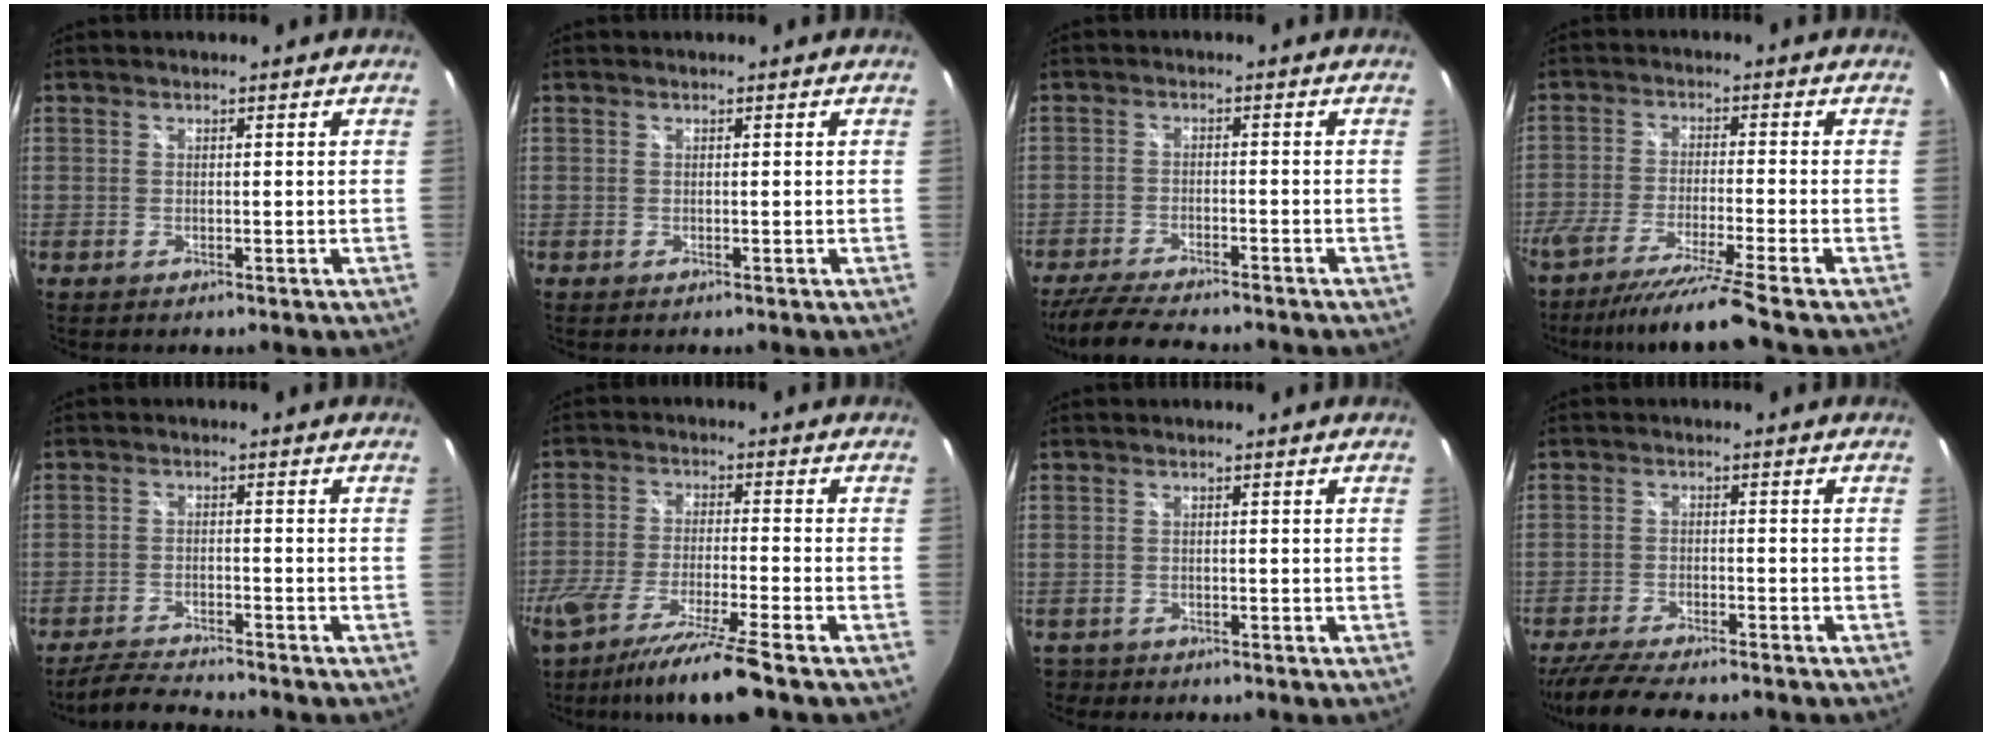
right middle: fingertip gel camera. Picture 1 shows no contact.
{"total": 0.0}
{"total": 9.7, "force": [-8.5, 1.5, 4.4], "torque": [-0.110, -0.023, -0.143]}
{"total": 12.0, "force": [-10.0, -1.8, 6.4], "torque": [-0.133, -0.043, -0.169]}
{"total": 6.0, "force": [-5.7, 0.2, 2.0], "torque": [-0.059, -0.011, -0.103]}
{"total": 13.6, "force": [-10.3, -0.2, 8.8], "torque": [-0.186, -0.043, -0.180]}
{"total": 1.9, "force": [-1.1, 1.5, 0.2], "torque": [-0.008, -0.003, -0.019]}
{"total": 10.3, "force": [-8.9, 1.5, 5.0], "torque": [-0.118, -0.029, -0.147]}